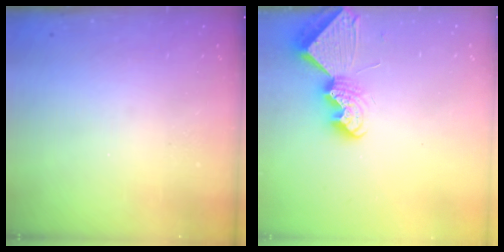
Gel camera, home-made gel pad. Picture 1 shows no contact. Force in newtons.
{"total": 8.5, "press": 8.4, "slide": 0.8}